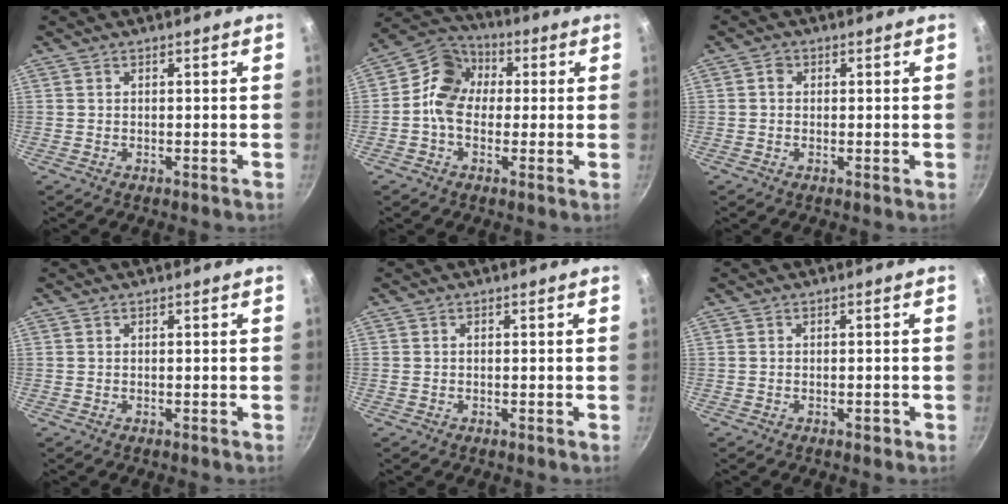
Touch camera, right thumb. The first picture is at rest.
{"total": 10.1, "force": [0.4, 8.2, 5.9], "torque": [-0.073, 0.025, -0.021]}
{"total": 1.6, "force": [0.2, 1.3, 0.8], "torque": [-0.008, 0.002, -0.001]}
{"total": 0.0}
{"total": 0.0}
{"total": 0.9, "force": [-0.5, 0.5, 0.6], "torque": [-0.006, 0.004, -0.005]}